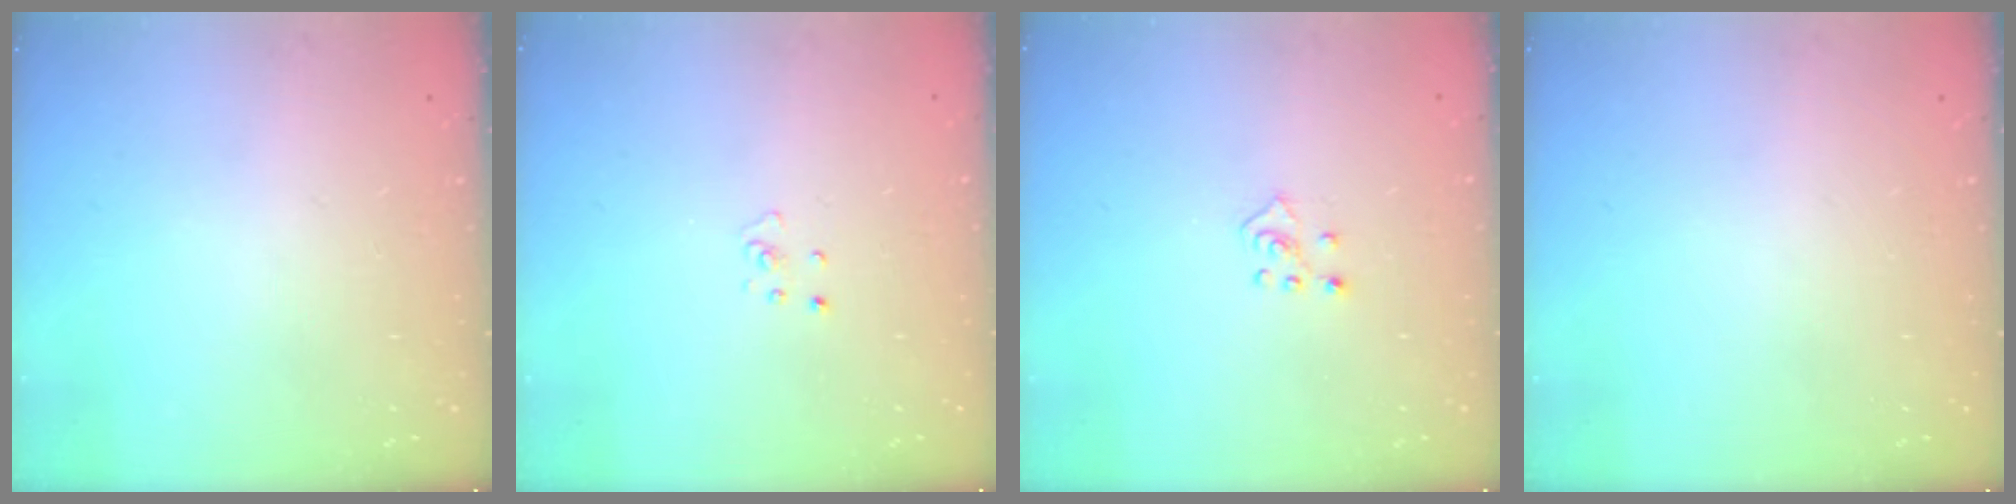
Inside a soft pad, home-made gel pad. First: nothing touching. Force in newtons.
{"total": 2.3, "press": 2.3, "slide": 0.2}
{"total": 2.3, "press": 2.3, "slide": 0.5}
{"total": 0.0}